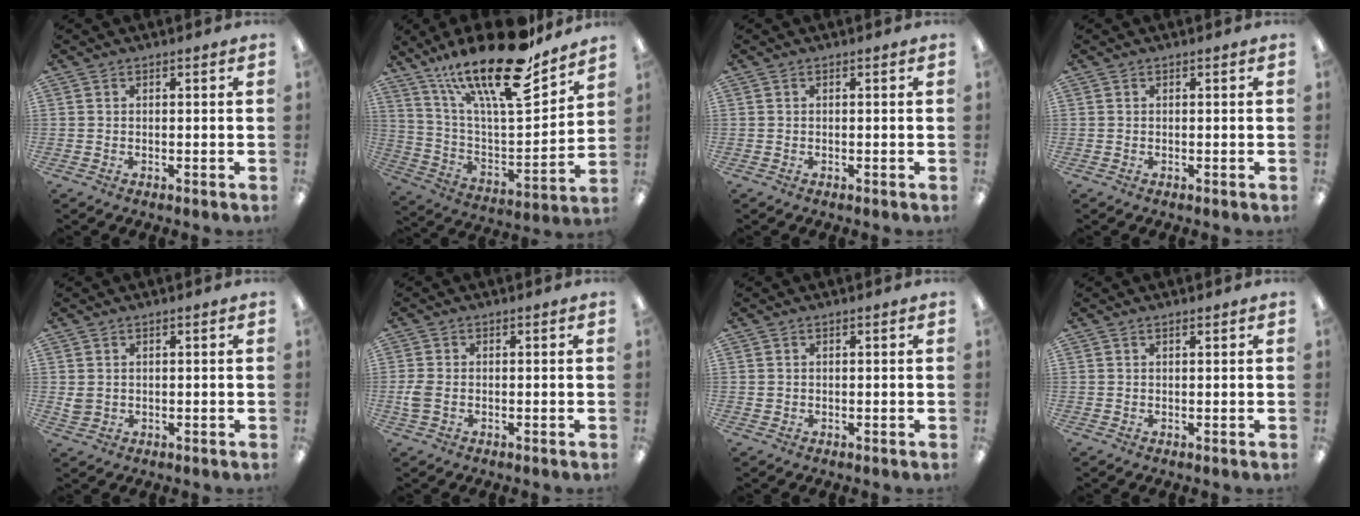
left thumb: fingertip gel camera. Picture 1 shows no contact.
{"total": 25.2, "force": [18.0, 7.2, 16.1], "torque": [-0.261, -0.122, 0.303]}
{"total": 0.0}
{"total": 0.0}
{"total": 2.0, "force": [0.8, 1.7, 0.8], "torque": [-0.010, -0.001, 0.014]}
{"total": 3.4, "force": [-0.5, 2.1, 2.6], "torque": [-0.058, 0.001, -0.010]}
{"total": 0.6, "force": [0.3, 0.5, 0.1], "torque": [-0.002, 0.003, 0.006]}
{"total": 0.8, "force": [0.7, 0.2, 0.4], "torque": [-0.009, 0.000, 0.013]}